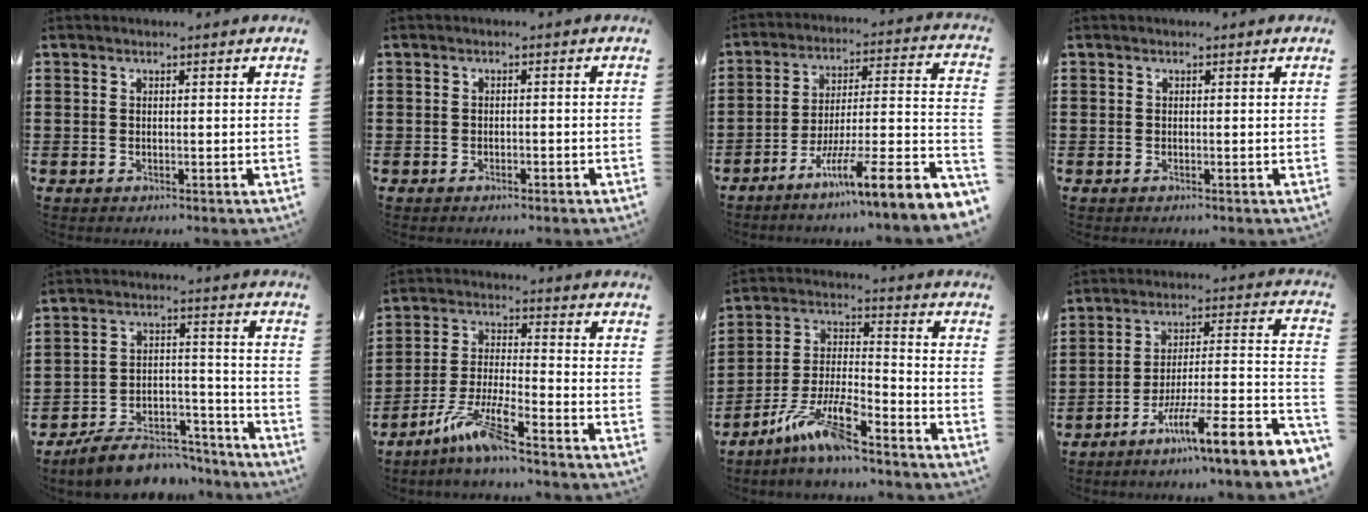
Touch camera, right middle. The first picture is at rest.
{"total": 0.9, "force": [-0.8, 0.2, 0.3], "torque": [-0.010, -0.003, -0.015]}
{"total": 8.1, "force": [-5.1, -0.6, 6.3], "torque": [-0.102, -0.028, -0.103]}
{"total": 0.0}
{"total": 8.5, "force": [-7.7, 2.5, 2.8], "torque": [-0.045, 0.026, -0.146]}
{"total": 8.1, "force": [-6.1, 0.4, 5.3], "torque": [-0.116, -0.011, -0.120]}
{"total": 9.8, "force": [-7.5, 1.6, 6.2], "torque": [-0.140, 0.001, -0.147]}
{"total": 9.0, "force": [-5.9, -0.3, 6.8], "torque": [-0.097, -0.024, -0.120]}